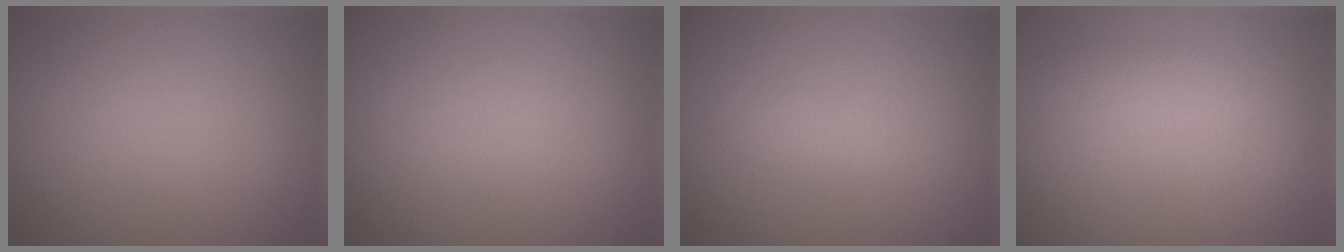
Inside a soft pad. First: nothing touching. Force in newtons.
{"total": 0.0}
{"total": 1.0, "press": 1.0, "slide": 0.0}
{"total": 1.4, "press": 1.4, "slide": 0.1}